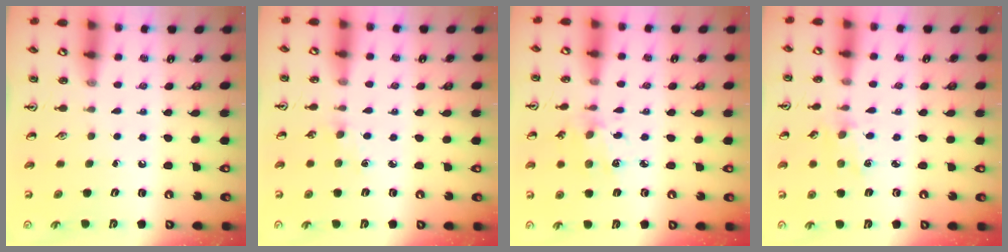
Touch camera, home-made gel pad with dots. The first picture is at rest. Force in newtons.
{"total": 2.9, "press": 2.8, "slide": 0.4}
{"total": 5.4, "press": 5.4, "slide": 0.4}
{"total": 1.3, "press": 1.3, "slide": 0.2}